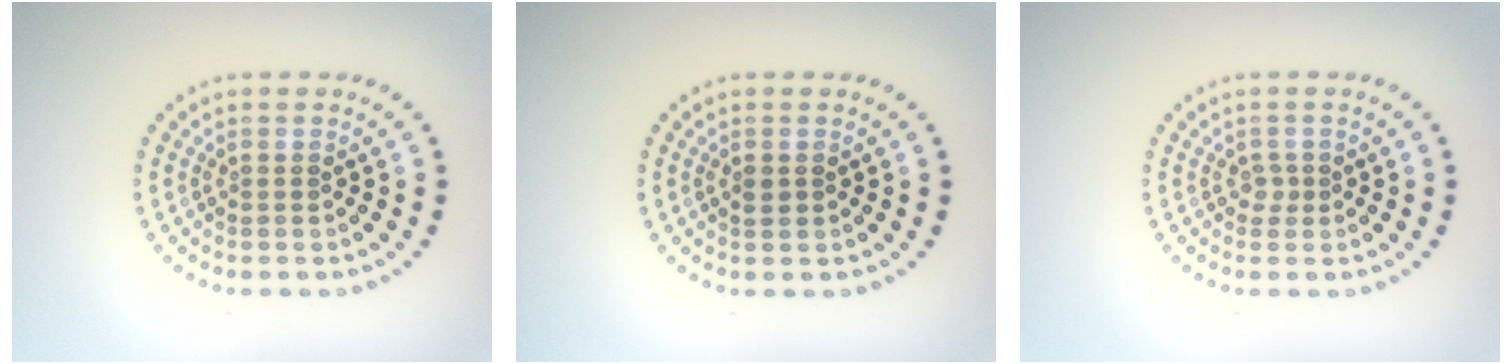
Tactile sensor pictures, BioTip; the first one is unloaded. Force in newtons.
{"total": 1.1, "press": 1.0, "slide": 0.2}
{"total": 0.9, "press": 0.7, "slide": 0.5}